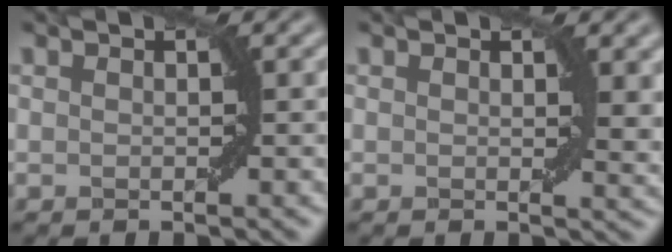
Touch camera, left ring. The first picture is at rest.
{"total": 2.1, "force": [0.9, 0.7, 1.8], "torque": [-0.019, -0.007, 0.016]}